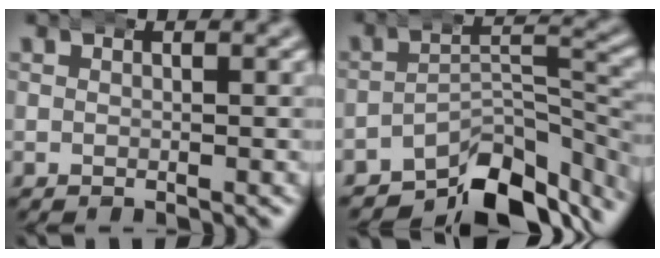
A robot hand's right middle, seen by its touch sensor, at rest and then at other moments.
{"total": 9.8, "force": [-7.2, 3.8, 5.4], "torque": [-0.044, -0.011, -0.111]}